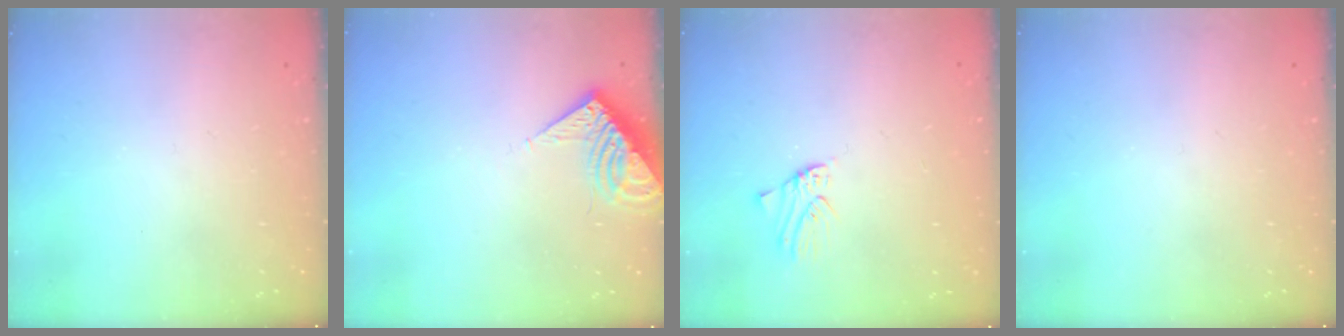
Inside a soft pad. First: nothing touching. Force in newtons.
{"total": 7.7, "press": 7.7, "slide": 0.5}
{"total": 0.7, "press": 0.7, "slide": 0.0}
{"total": 0.0}